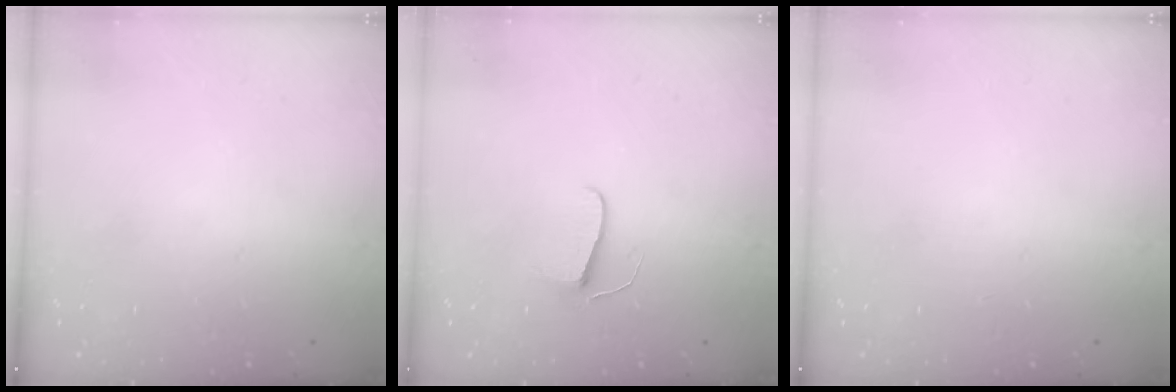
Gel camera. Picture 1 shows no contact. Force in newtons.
{"total": 5.9, "press": 5.8, "slide": 0.6}
{"total": 0.0}